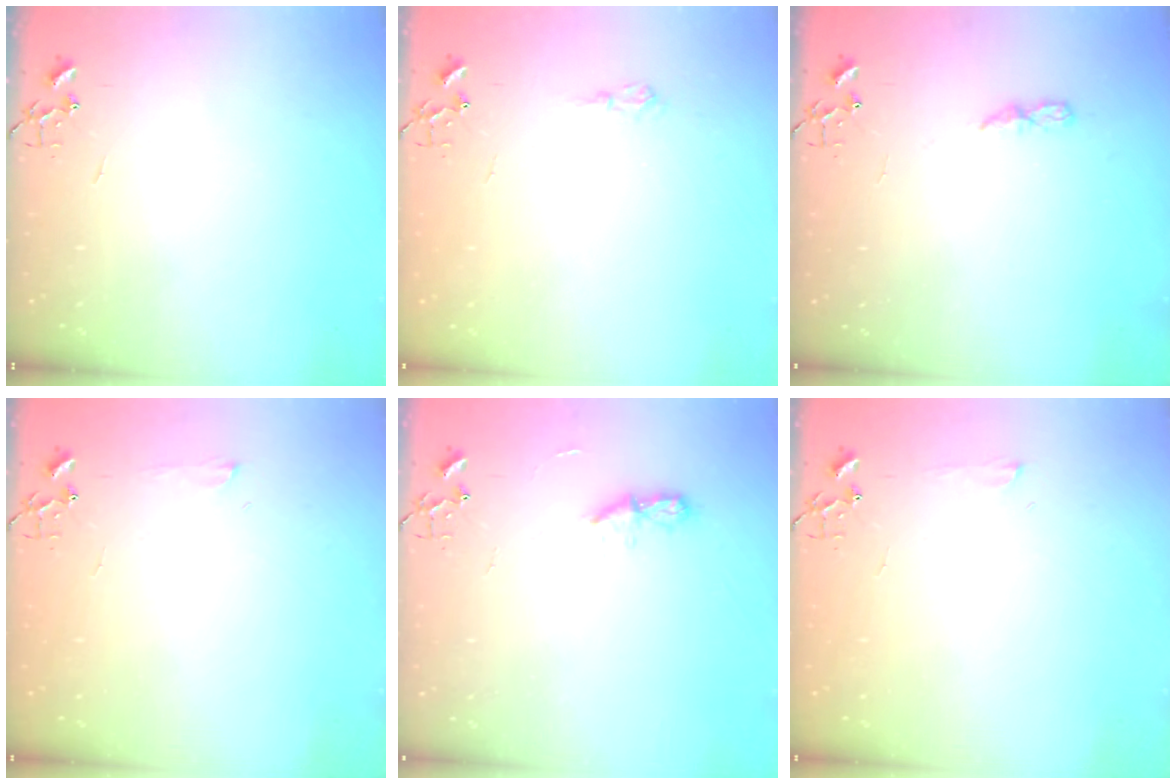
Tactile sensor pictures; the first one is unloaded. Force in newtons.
{"total": 5.8, "press": 5.8, "slide": 0.7}
{"total": 5.5, "press": 5.4, "slide": 0.4}
{"total": 4.2, "press": 4.2, "slide": 0.6}
{"total": 5.1, "press": 5.0, "slide": 0.6}
{"total": 4.2, "press": 4.2, "slide": 0.6}